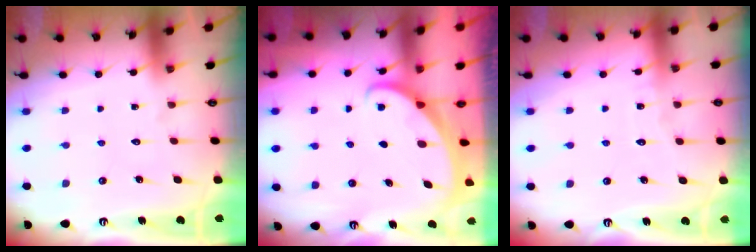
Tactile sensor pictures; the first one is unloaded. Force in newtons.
{"total": 1.2, "press": 1.2, "slide": 0.1}
{"total": 2.8, "press": 2.8, "slide": 0.2}